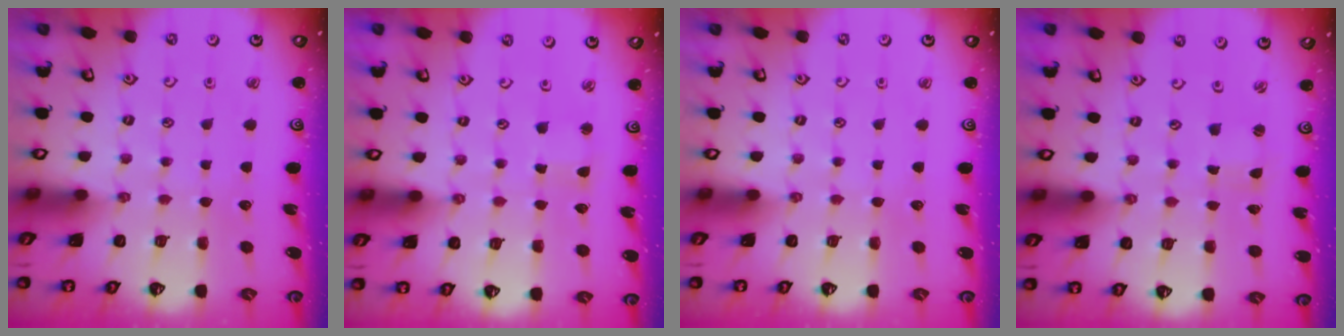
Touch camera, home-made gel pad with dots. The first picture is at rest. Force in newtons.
{"total": 2.6, "press": 2.6, "slide": 0.4}
{"total": 0.0}
{"total": 0.7, "press": 0.7, "slide": 0.2}